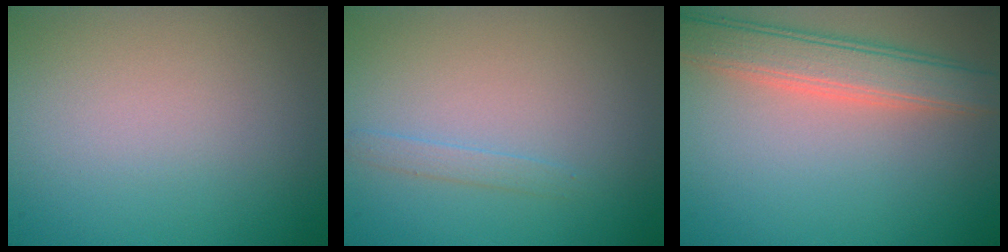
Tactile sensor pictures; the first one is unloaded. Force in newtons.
{"total": 1.0, "press": 1.0, "slide": 0.0}
{"total": 5.1, "press": 5.1, "slide": 0.3}